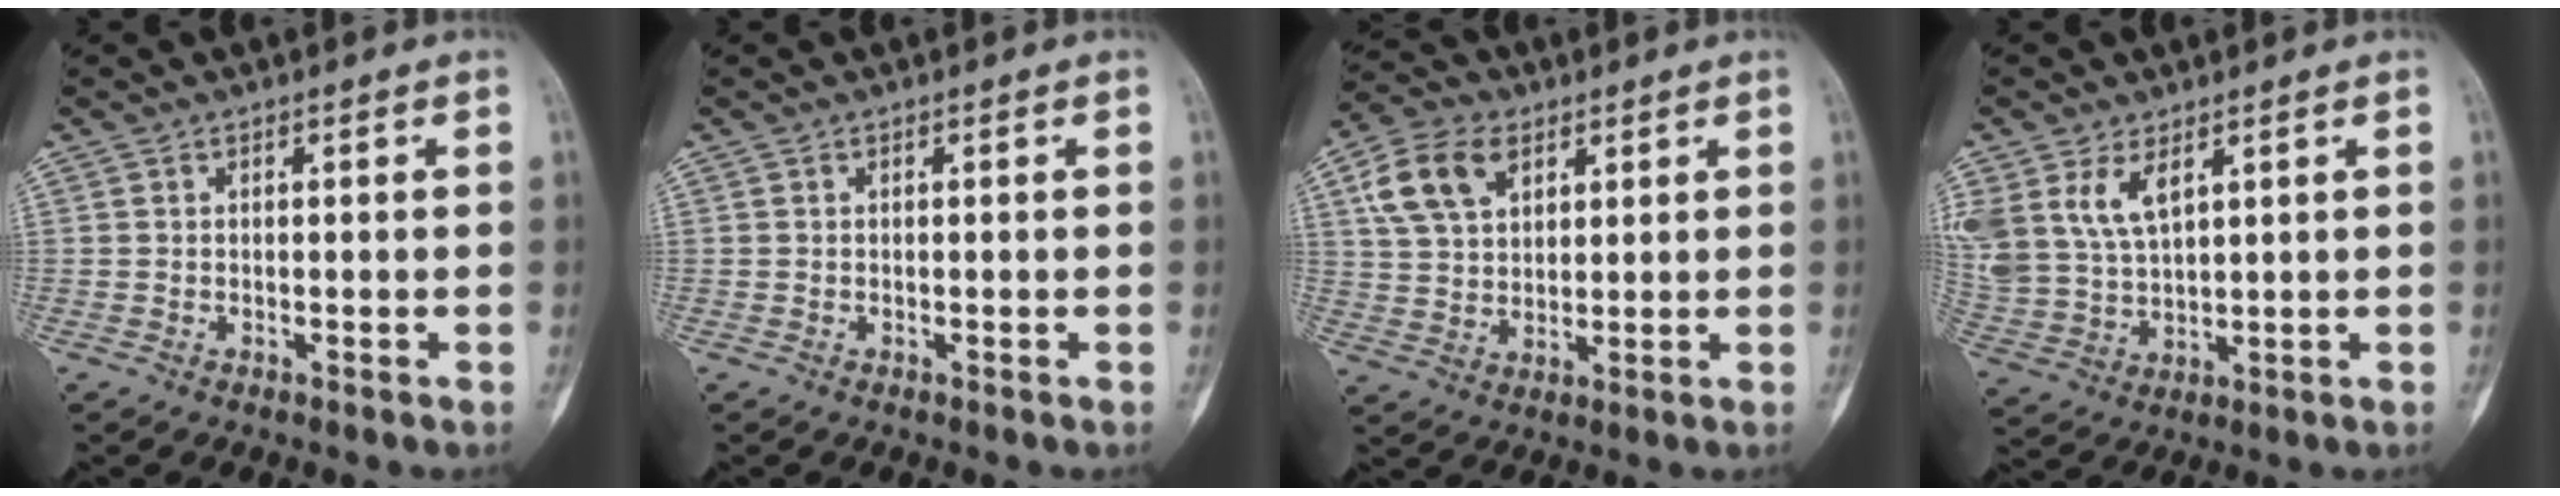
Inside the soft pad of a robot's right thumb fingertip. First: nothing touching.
{"total": 0.0}
{"total": 11.0, "force": [4.8, 7.2, 6.9], "torque": [-0.118, -0.002, 0.092]}
{"total": 9.9, "force": [4.9, 5.4, 6.7], "torque": [-0.138, -0.011, 0.112]}